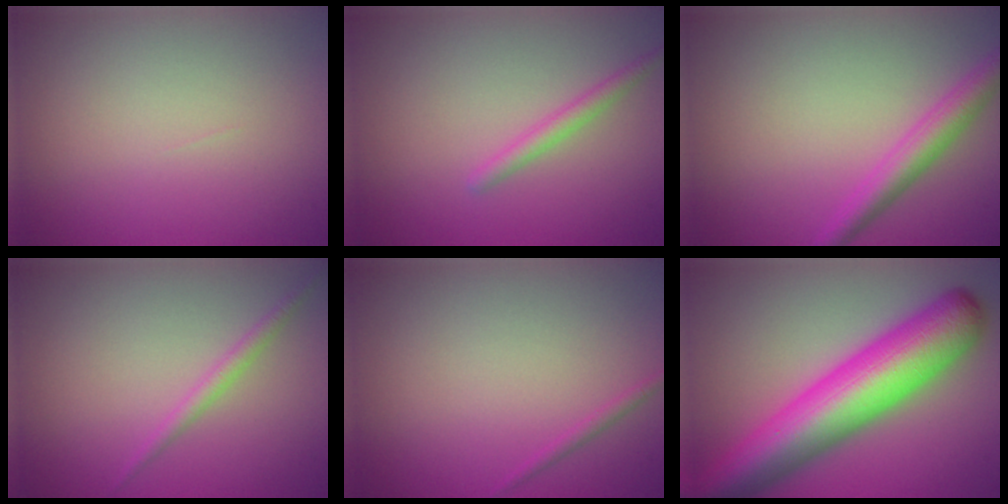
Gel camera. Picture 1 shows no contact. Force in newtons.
{"total": 1.5, "press": 1.5, "slide": 0.0}
{"total": 3.1, "press": 3.1, "slide": 0.1}
{"total": 1.3, "press": 1.3, "slide": 0.0}
{"total": 0.6, "press": 0.6, "slide": 0.1}
{"total": 11.7, "press": 11.7, "slide": 0.2}